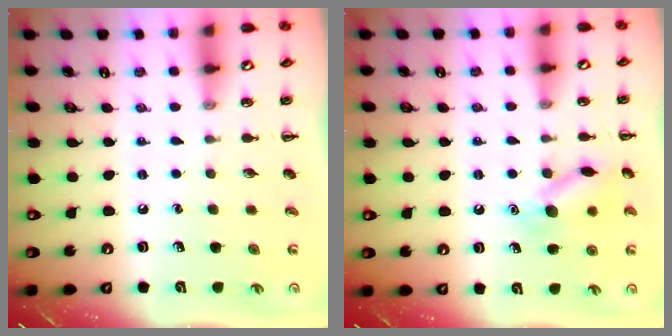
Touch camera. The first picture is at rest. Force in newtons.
{"total": 11.4, "press": 11.4, "slide": 0.5}